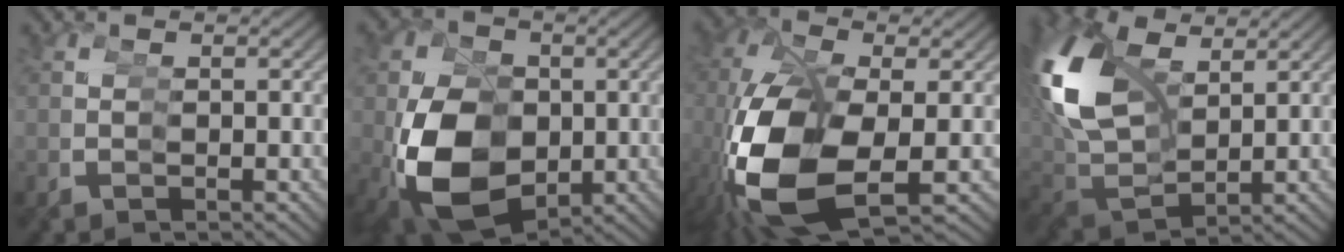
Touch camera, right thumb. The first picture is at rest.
{"total": 12.6, "force": [-1.8, 9.7, 7.9], "torque": [-0.168, -0.039, -0.005]}
{"total": 12.0, "force": [-2.1, 7.9, 8.9], "torque": [-0.229, -0.046, 0.000]}
{"total": 10.9, "force": [3.6, 8.4, 6.0], "torque": [-0.168, -0.019, 0.070]}